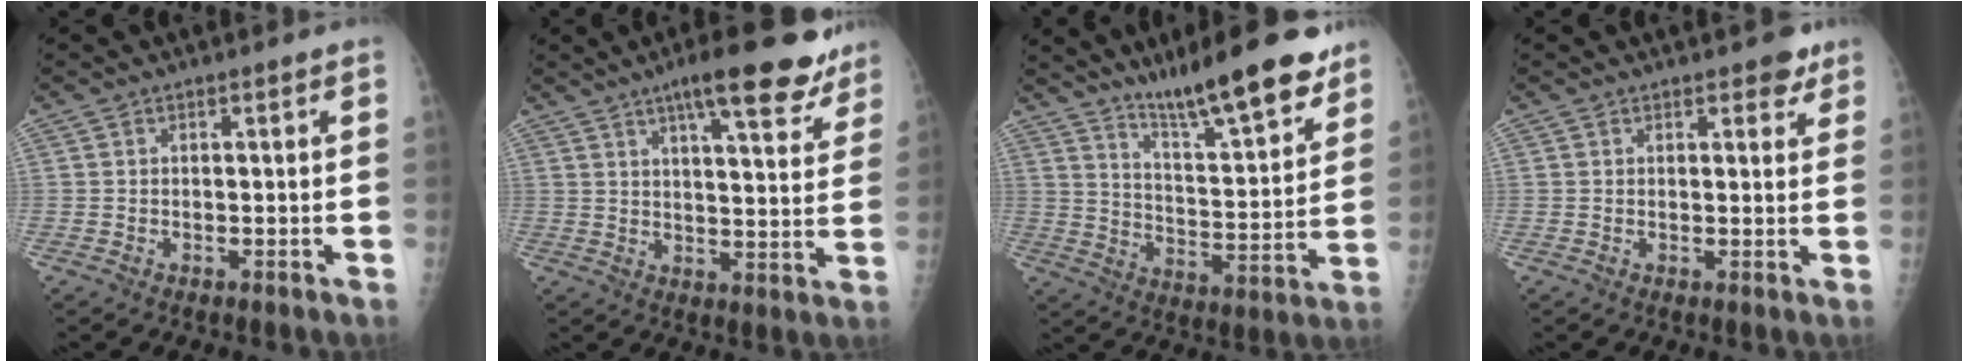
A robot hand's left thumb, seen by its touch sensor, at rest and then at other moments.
{"total": 14.7, "force": [10.0, 3.8, 10.2], "torque": [-0.111, -0.042, 0.133]}
{"total": 17.6, "force": [13.1, 3.0, 11.3], "torque": [-0.141, -0.081, 0.213]}
{"total": 3.1, "force": [2.1, 1.5, 1.6], "torque": [0.001, -0.008, 0.023]}